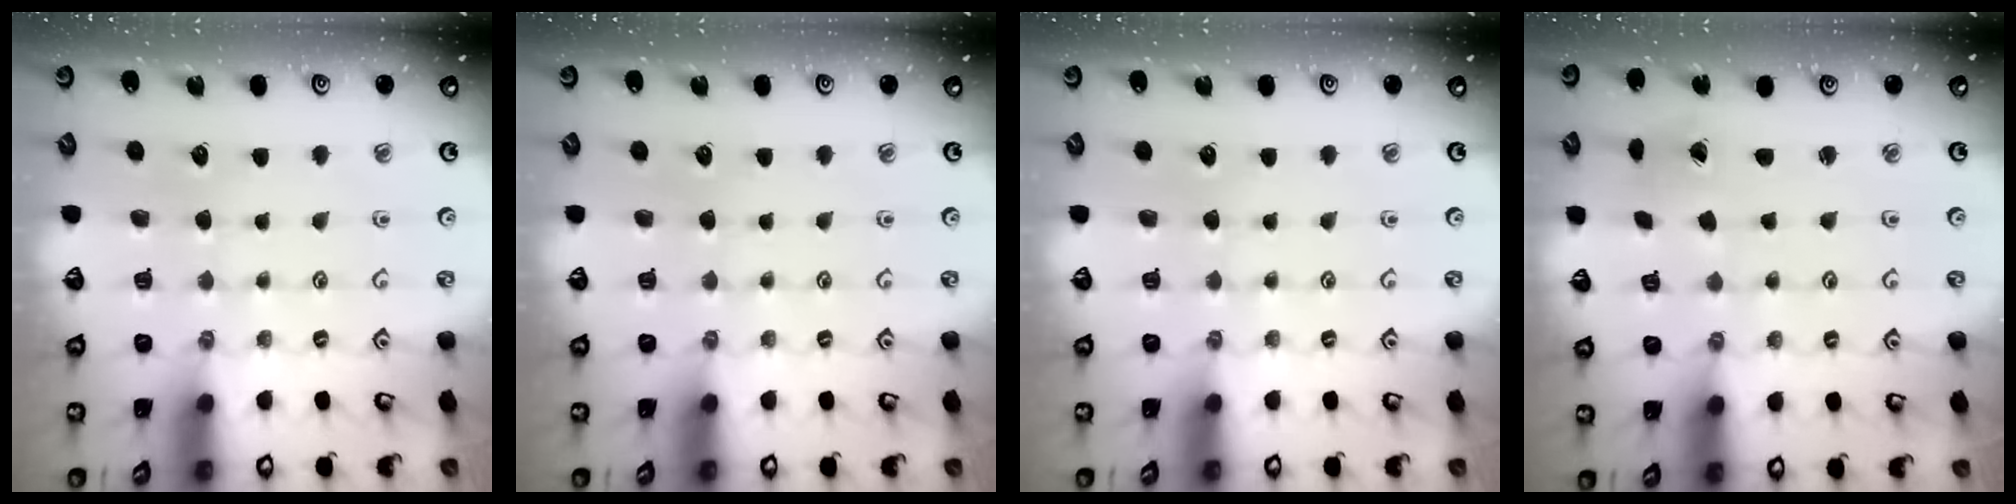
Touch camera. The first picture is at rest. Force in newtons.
{"total": 0.0}
{"total": 0.0}
{"total": 1.2, "press": 1.2, "slide": 0.1}